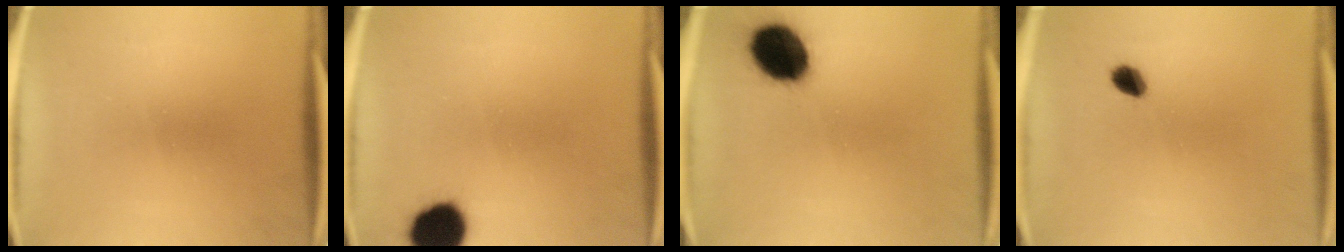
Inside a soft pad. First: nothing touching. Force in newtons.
{"total": 10.9}
{"total": 13.8}
{"total": 2.9}